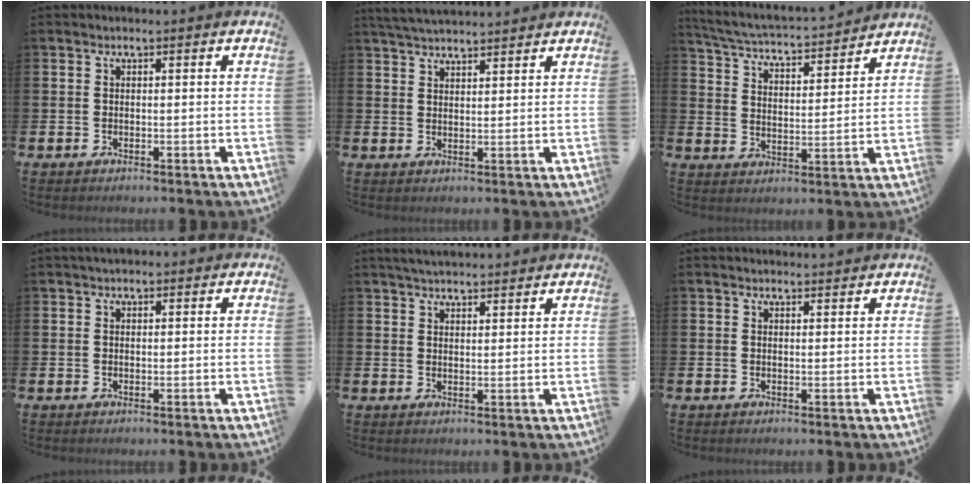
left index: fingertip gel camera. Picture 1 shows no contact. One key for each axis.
{"total": 4.0, "fx": 4.0, "fy": 0.3, "fz": 0.6, "tx": -0.015, "ty": -0.017, "tz": 0.072}
{"total": 4.9, "fx": 4.8, "fy": 0.5, "fz": 1.0, "tx": -0.040, "ty": -0.044, "tz": 0.078}
{"total": 1.2, "fx": 1.0, "fy": 0.6, "fz": 0.4, "tx": 0.000, "ty": 0.005, "tz": 0.016}
{"total": 3.5, "fx": 3.4, "fy": 0.4, "fz": 0.6, "tx": -0.018, "ty": -0.012, "tz": 0.063}
{"total": 1.5, "fx": 1.5, "fy": 0.2, "fz": -0.1, "tx": 0.014, "ty": -0.010, "tz": 0.025}